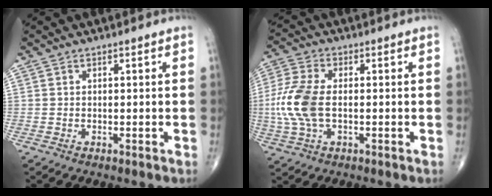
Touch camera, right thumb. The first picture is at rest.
{"total": 10.6, "force": [-0.8, 5.6, 8.9], "torque": [-0.219, 0.011, -0.017]}